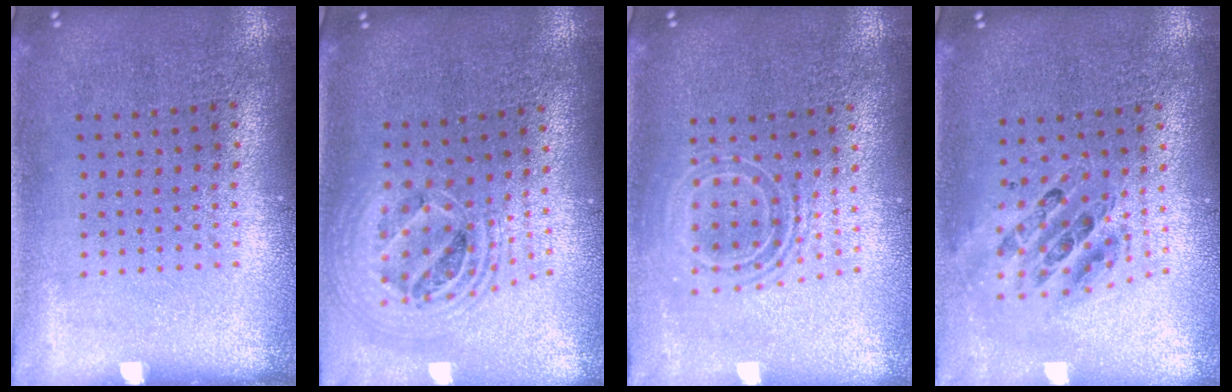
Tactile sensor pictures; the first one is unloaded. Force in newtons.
{"total": 2.3, "press": 1.7, "slide": 1.5}
{"total": 1.8, "press": 1.3, "slide": 1.2}
{"total": 0.8, "press": 0.7, "slide": 0.1}